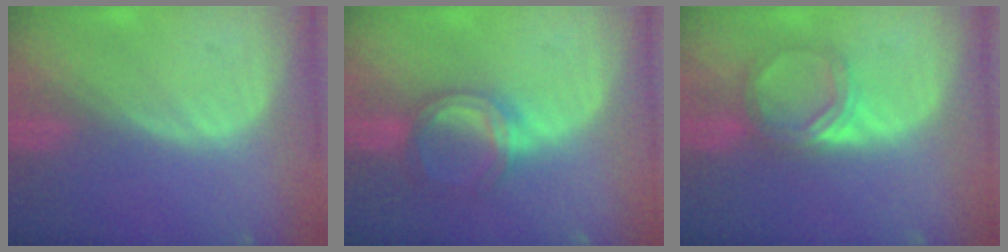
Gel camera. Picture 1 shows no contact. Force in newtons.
{"total": 5.1, "press": 5.0, "slide": 1.1}
{"total": 5.0, "press": 4.6, "slide": 1.9}